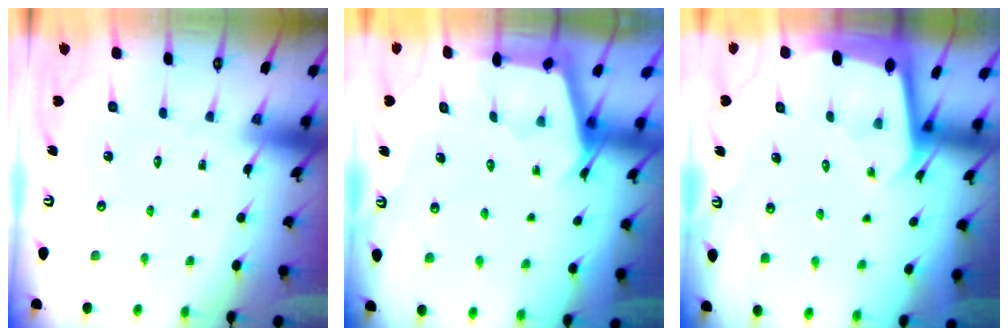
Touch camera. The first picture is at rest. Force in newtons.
{"total": 2.5, "press": 2.5, "slide": 0.3}
{"total": 1.9, "press": 1.9, "slide": 0.1}